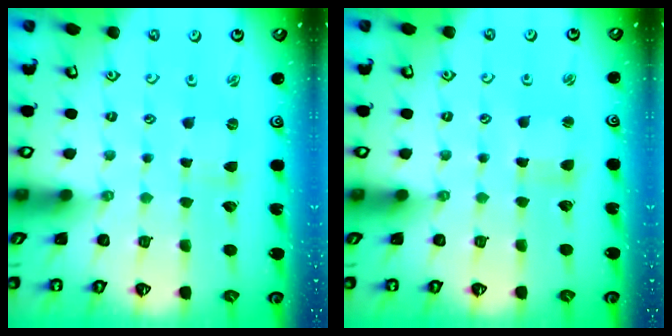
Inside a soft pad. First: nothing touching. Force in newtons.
{"total": 1.4, "press": 1.3, "slide": 0.3}